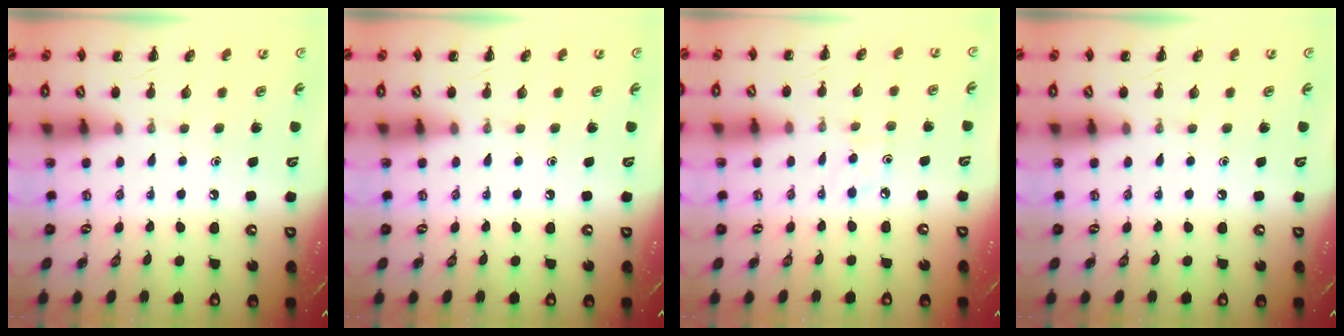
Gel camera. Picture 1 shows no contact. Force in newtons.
{"total": 0.0}
{"total": 2.8, "press": 2.7, "slide": 1.0}
{"total": 0.0}